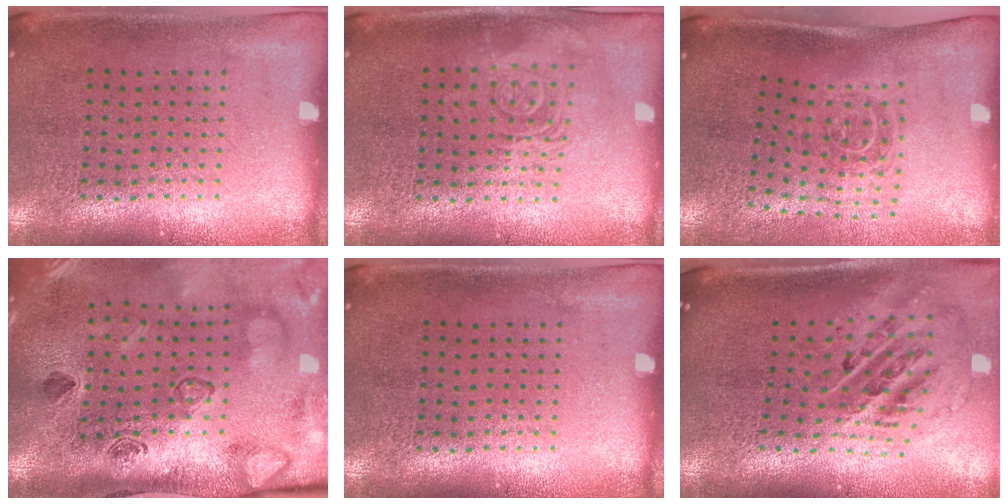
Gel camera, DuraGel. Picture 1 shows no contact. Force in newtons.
{"total": 2.8, "press": 2.8, "slide": 0.5}
{"total": 1.8, "press": 1.2, "slide": 1.4}
{"total": 2.8, "press": 2.3, "slide": 1.6}
{"total": 0.0}
{"total": 2.8, "press": 1.9, "slide": 2.0}